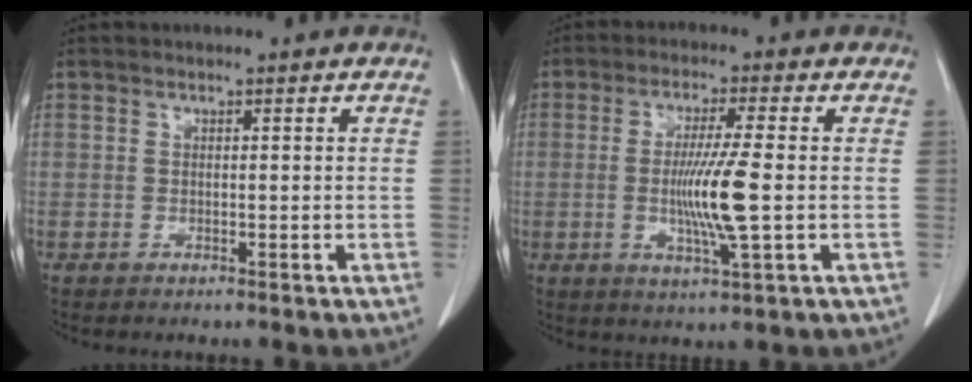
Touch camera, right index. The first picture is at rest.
{"total": 8.6, "force": [-0.9, -0.4, 8.6], "torque": [-0.164, -0.015, -0.017]}